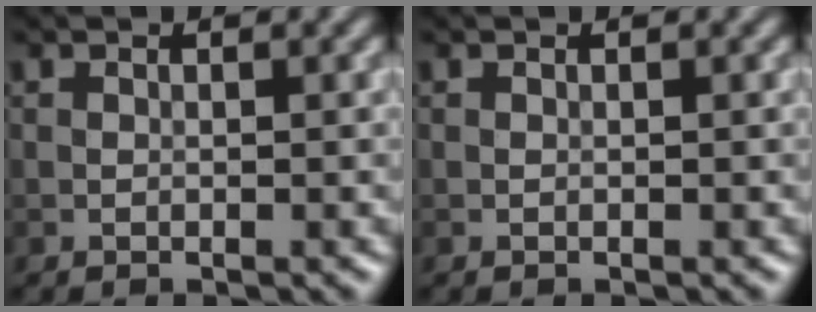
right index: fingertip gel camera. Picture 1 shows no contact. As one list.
[{"total": 0.0}]